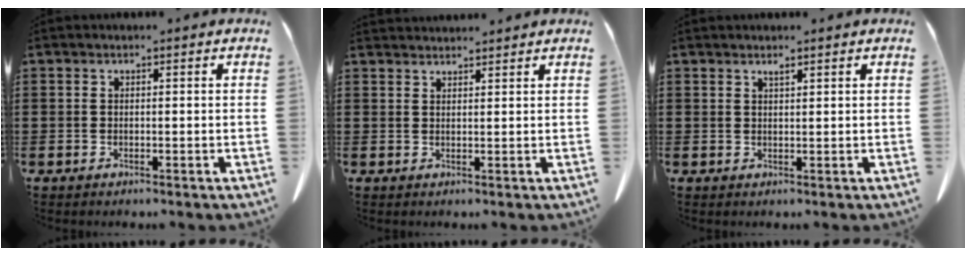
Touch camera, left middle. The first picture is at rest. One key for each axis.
{"total": 1.7, "fx": 1.7, "fy": 0.1, "fz": 0.0, "tx": -0.004, "ty": 0.002, "tz": 0.033}
{"total": 1.0, "fx": 0.8, "fy": 0.1, "fz": 0.6, "tx": -0.013, "ty": -0.001, "tz": 0.015}